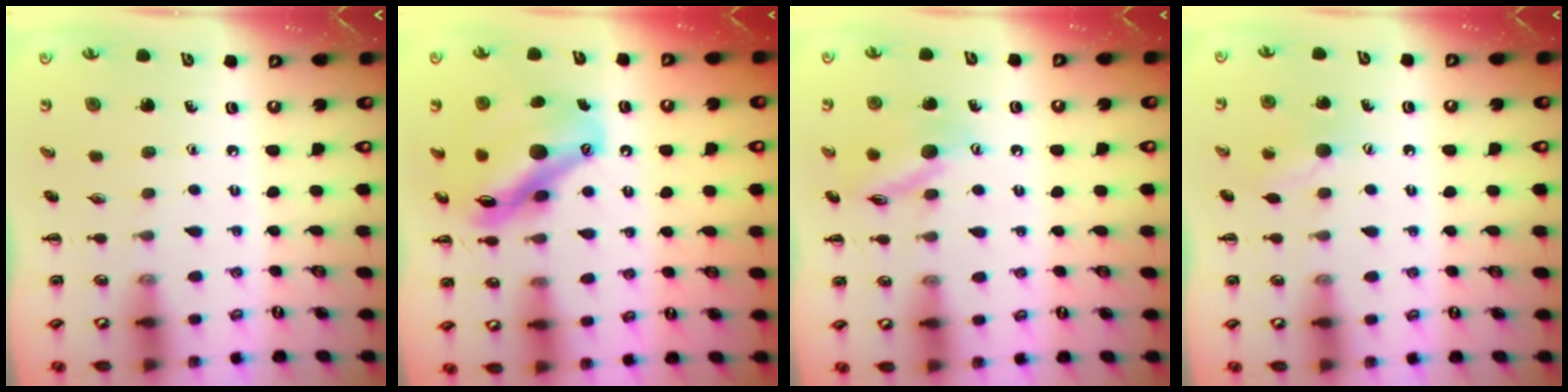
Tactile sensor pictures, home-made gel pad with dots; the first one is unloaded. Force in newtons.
{"total": 14.7, "press": 14.1, "slide": 4.2}
{"total": 11.7, "press": 11.6, "slide": 1.0}
{"total": 7.6, "press": 7.4, "slide": 1.5}